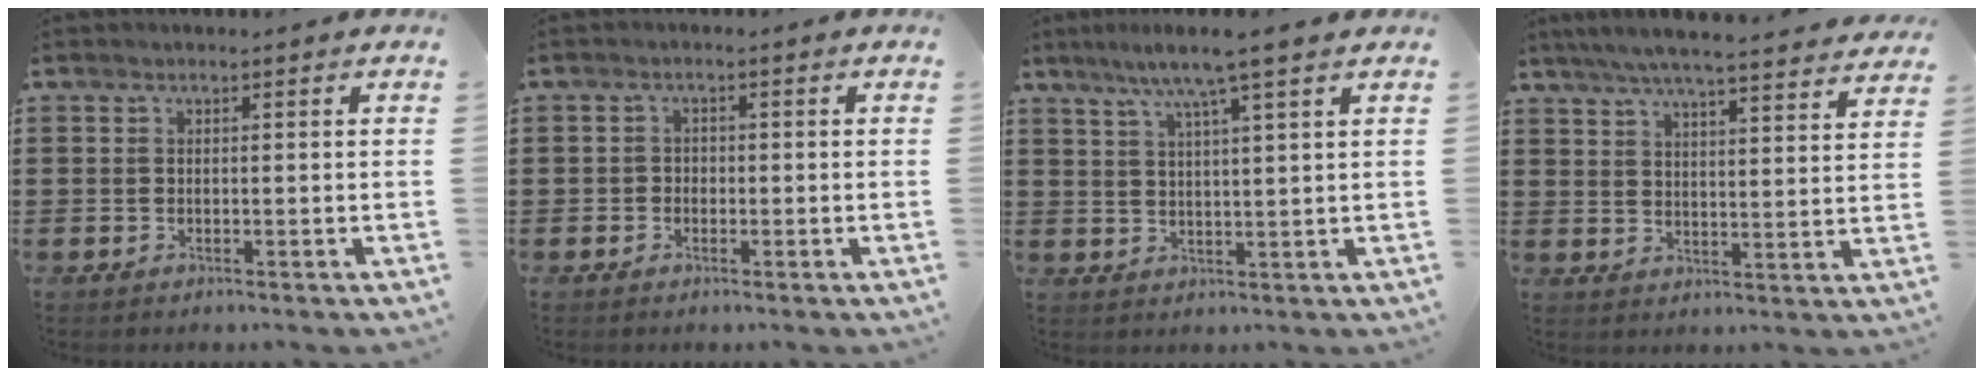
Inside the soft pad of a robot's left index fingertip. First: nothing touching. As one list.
[{"total": 1.2, "force": [-0.5, 1.1, 0.3], "torque": [-0.010, 0.003, -0.013]}, {"total": 6.3, "force": [4.6, -0.4, 4.3], "torque": [-0.094, -0.007, 0.079]}, {"total": 6.0, "force": [5.5, -0.2, 2.4], "torque": [-0.066, -0.029, 0.096]}]